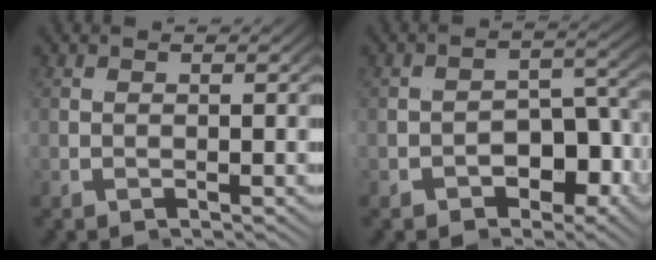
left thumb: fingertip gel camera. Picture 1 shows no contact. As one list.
[{"total": 5.5, "force": [-2.2, 3.5, 3.6], "torque": [-0.064, -0.022, -0.024]}]